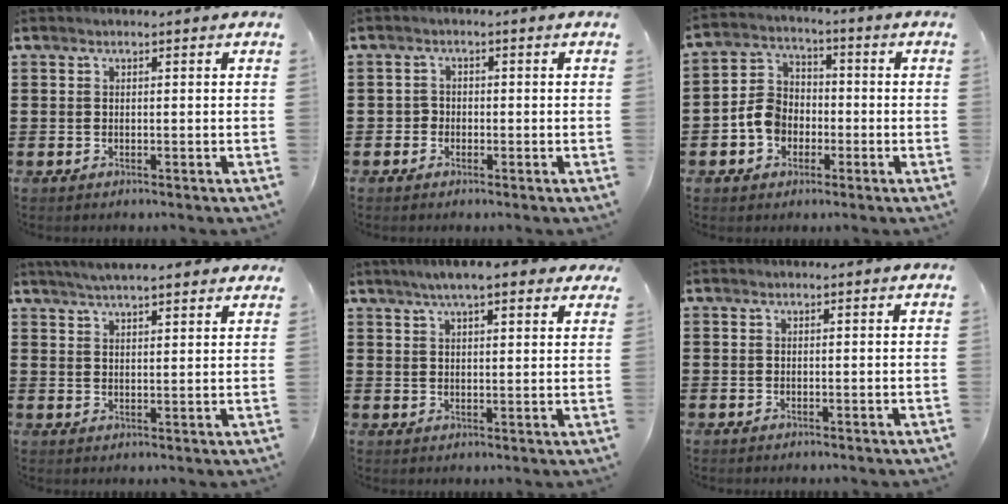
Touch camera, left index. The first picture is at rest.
{"total": 1.5, "force": [-0.8, 1.2, 0.2], "torque": [-0.008, 0.004, -0.020]}
{"total": 6.3, "force": [-2.3, 5.2, 2.9], "torque": [-0.079, 0.014, -0.048]}
{"total": 3.8, "force": [3.6, 0.2, 1.1], "torque": [-0.032, -0.005, 0.065]}
{"total": 5.5, "force": [4.3, 1.1, 3.3], "torque": [-0.076, 0.003, 0.076]}
{"total": 0.0}